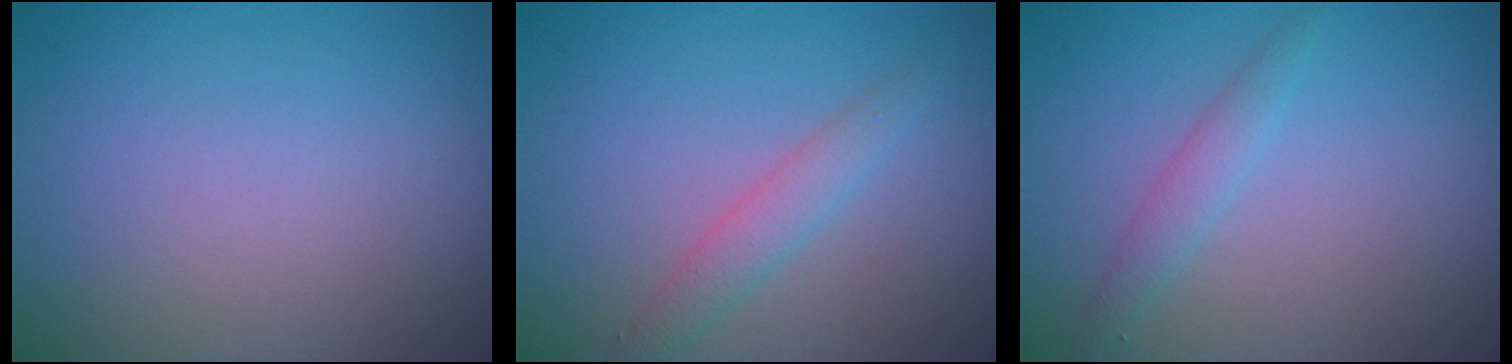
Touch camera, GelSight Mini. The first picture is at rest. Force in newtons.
{"total": 2.2, "press": 2.2, "slide": 0.1}
{"total": 1.6, "press": 1.6, "slide": 0.1}